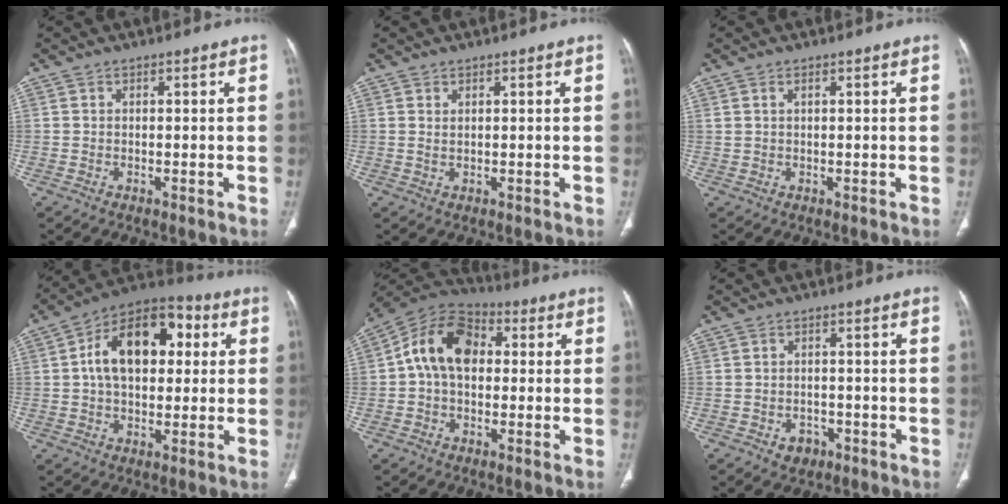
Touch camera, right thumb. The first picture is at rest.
{"total": 1.0, "force": [0.6, 0.3, 0.7], "torque": [-0.015, -0.003, 0.016]}
{"total": 0.9, "force": [0.6, 0.3, 0.6], "torque": [-0.014, 0.003, 0.015]}
{"total": 17.4, "force": [3.2, 10.7, 13.4], "torque": [-0.186, 0.026, 0.044]}
{"total": 12.9, "force": [1.4, 9.0, 9.2], "torque": [-0.146, 0.032, 0.010]}
{"total": 3.2, "force": [-1.5, 2.6, 1.3], "torque": [-0.007, 0.010, -0.015]}